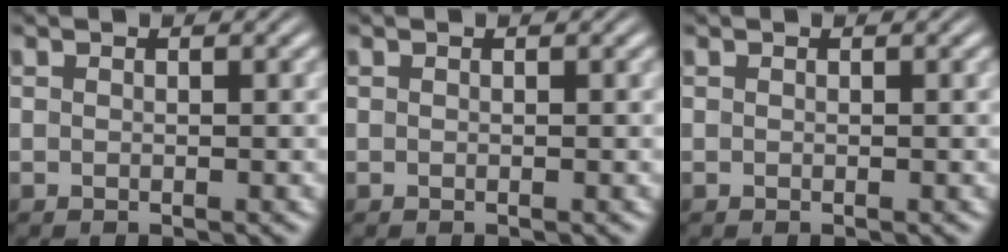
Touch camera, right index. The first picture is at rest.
{"total": 0.0}
{"total": 0.0}